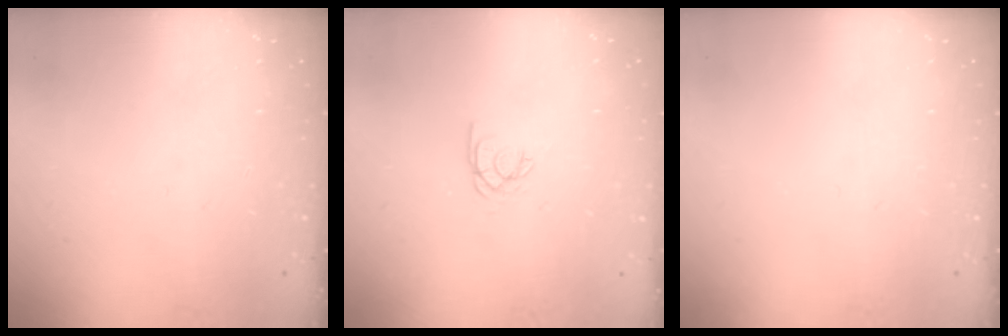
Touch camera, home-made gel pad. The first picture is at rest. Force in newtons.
{"total": 2.6, "press": 2.6, "slide": 0.1}
{"total": 0.0}